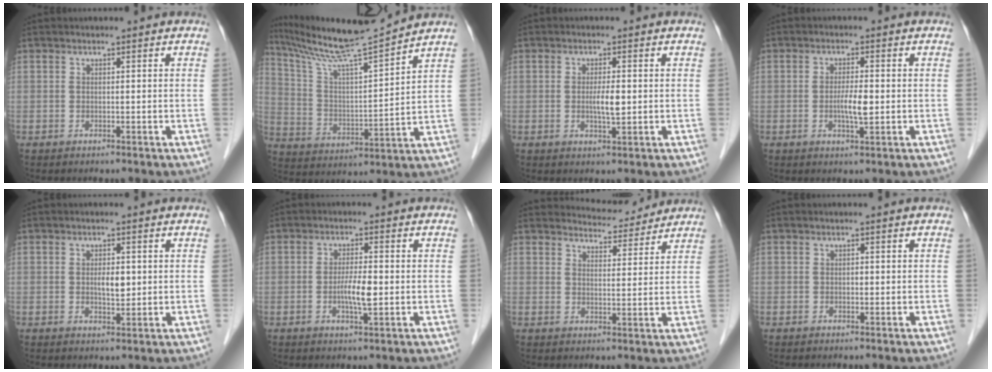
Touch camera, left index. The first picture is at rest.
{"total": 14.0, "force": [12.7, -1.7, 5.5], "torque": [-0.113, -0.007, 0.228]}
{"total": 2.8, "force": [-0.3, 0.5, 2.7], "torque": [-0.052, -0.007, -0.004]}
{"total": 3.3, "force": [-0.6, 0.5, 3.2], "torque": [-0.063, -0.007, -0.011]}
{"total": 2.9, "force": [0.0, 1.7, 2.3], "torque": [-0.036, -0.004, 0.002]}
{"total": 4.0, "force": [-0.8, 0.6, 3.8], "torque": [-0.074, -0.007, -0.015]}
{"total": 6.3, "force": [6.2, 1.1, 0.1], "torque": [-0.005, 0.002, 0.080]}
{"total": 0.5, "force": [-0.3, 0.3, 0.3], "torque": [-0.005, -0.003, -0.006]}